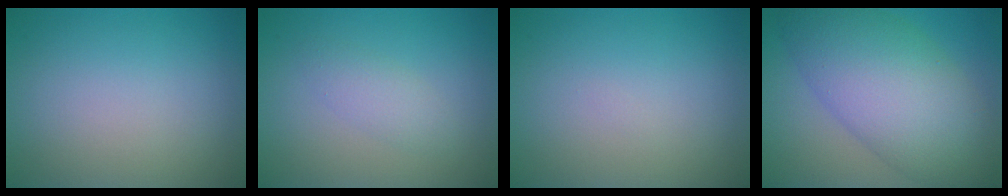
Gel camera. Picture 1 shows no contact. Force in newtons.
{"total": 1.8, "press": 1.8, "slide": 0.1}
{"total": 0.0}
{"total": 10.8, "press": 10.8, "slide": 0.2}